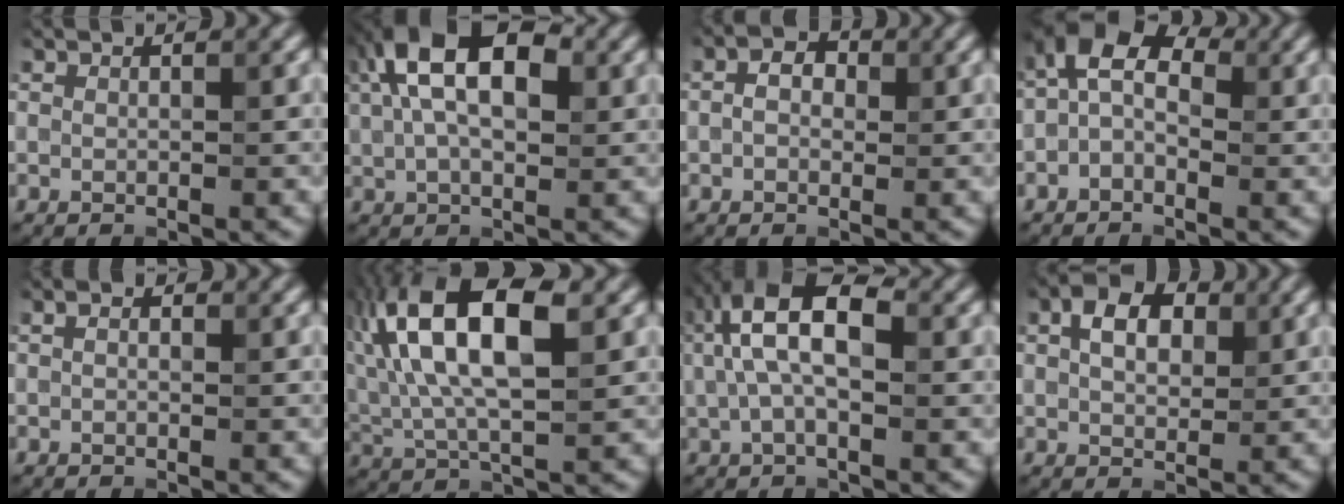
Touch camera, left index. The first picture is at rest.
{"total": 10.7, "force": [3.5, 5.8, 8.3], "torque": [-0.141, 0.030, 0.042]}
{"total": 2.4, "force": [0.1, 1.7, 1.7], "torque": [-0.023, 0.003, -0.009]}
{"total": 5.6, "force": [0.1, 3.4, 4.4], "torque": [-0.080, 0.023, -0.018]}
{"total": 1.9, "force": [0.7, 1.2, 1.2], "torque": [-0.010, 0.002, -0.014]}
{"total": 11.7, "force": [2.9, 5.3, 10.1], "torque": [-0.184, 0.022, 0.045]}
{"total": 7.4, "force": [1.6, 3.3, 6.4], "torque": [-0.120, 0.016, 0.022]}
{"total": 4.3, "force": [1.3, 2.8, 3.0], "torque": [-0.054, 0.007, 0.018]}